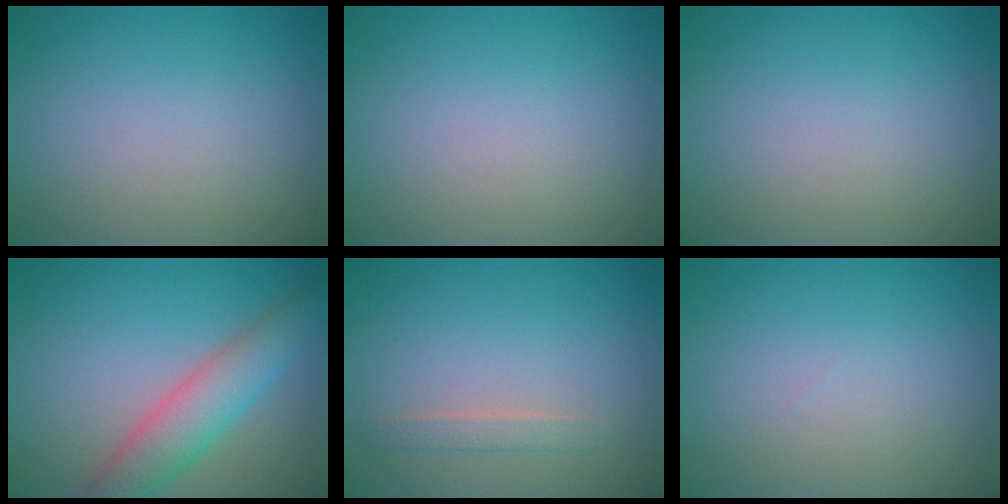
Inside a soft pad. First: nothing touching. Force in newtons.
{"total": 0.0}
{"total": 0.0}
{"total": 5.3, "press": 5.3, "slide": 0.0}
{"total": 1.2, "press": 1.2, "slide": 0.1}
{"total": 0.0}